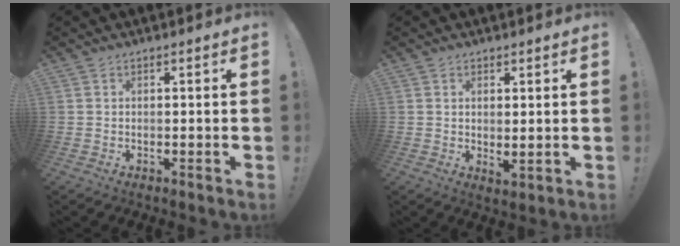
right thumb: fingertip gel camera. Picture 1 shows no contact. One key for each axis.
{"total": 2.4, "fx": 1.4, "fy": 1.1, "fz": 1.7, "tx": -0.019, "ty": -0.013, "tz": 0.024}